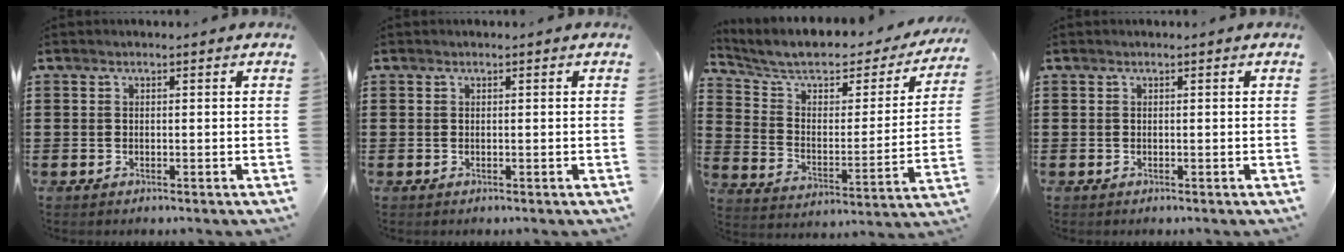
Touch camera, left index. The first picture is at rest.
{"total": 0.0}
{"total": 7.4, "force": [5.8, 2.7, 3.7], "torque": [-0.098, -0.033, 0.097]}
{"total": 0.0}